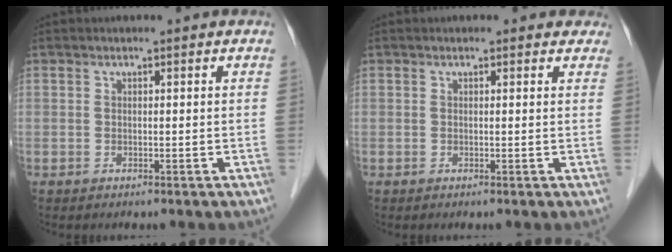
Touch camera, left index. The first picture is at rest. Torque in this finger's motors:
{"motor_torque": [0.41, -0.33, 0.11, 0.00]}